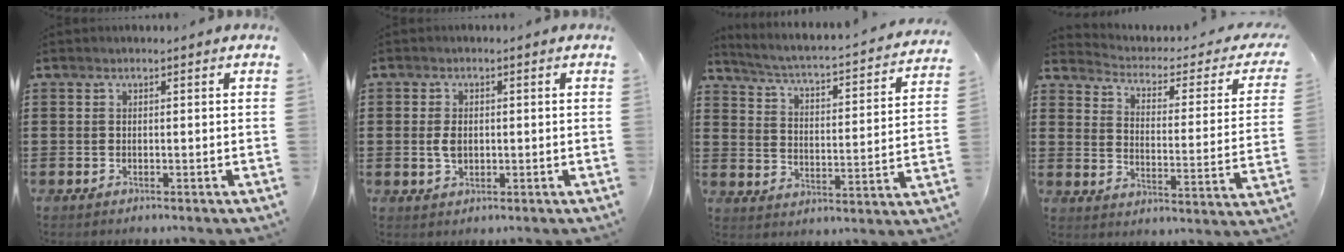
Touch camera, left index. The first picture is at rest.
{"total": 2.9, "force": [0.0, 1.8, 2.3], "torque": [-0.061, -0.001, -0.006]}
{"total": 2.7, "force": [2.4, -0.3, 1.2], "torque": [-0.043, -0.034, 0.027]}
{"total": 2.0, "force": [1.6, 0.5, 1.1], "torque": [-0.038, -0.024, 0.017]}